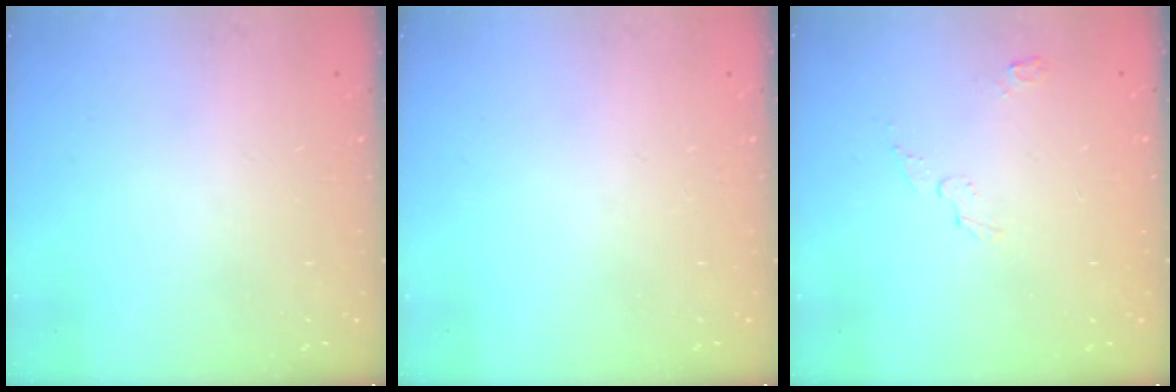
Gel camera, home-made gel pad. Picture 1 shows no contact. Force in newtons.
{"total": 0.0}
{"total": 3.6, "press": 3.6, "slide": 0.3}